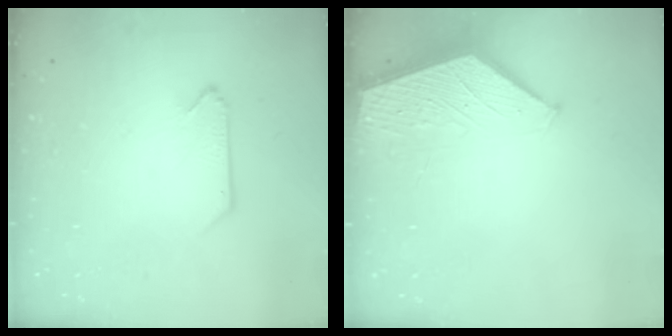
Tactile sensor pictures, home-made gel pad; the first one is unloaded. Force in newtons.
{"total": 1.5, "press": 1.4, "slide": 0.2}